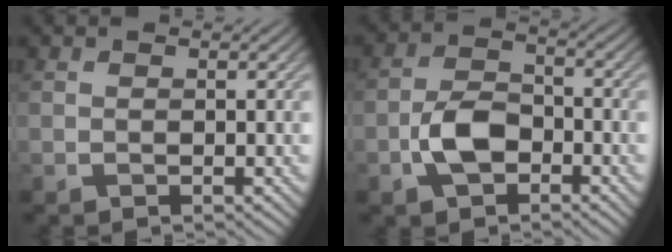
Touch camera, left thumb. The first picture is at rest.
{"total": 5.5, "force": [-2.4, 3.3, 3.7], "torque": [-0.075, 0.004, -0.054]}